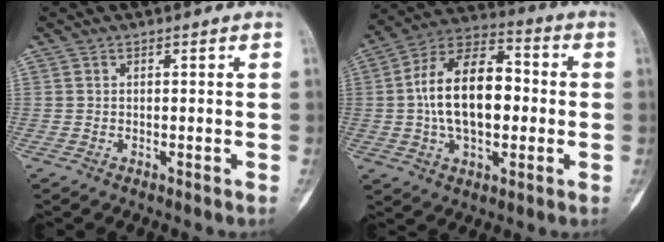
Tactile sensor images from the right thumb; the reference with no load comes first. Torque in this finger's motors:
{"motor_torque": [2.00, 2.37, 0.90, -0.56, 0.49]}